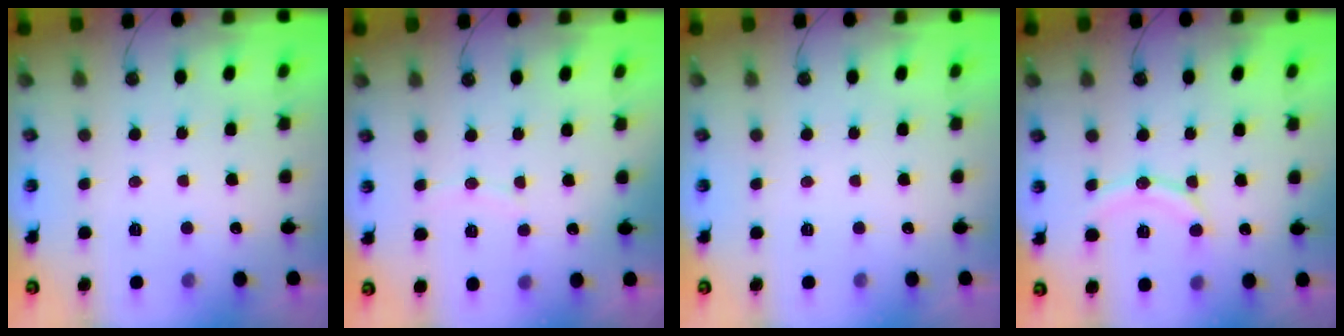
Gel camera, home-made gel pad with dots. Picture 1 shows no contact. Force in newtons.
{"total": 4.4, "press": 4.4, "slide": 0.5}
{"total": 0.0}
{"total": 11.5, "press": 11.5, "slide": 1.0}